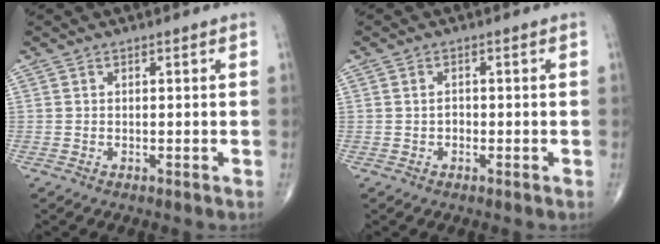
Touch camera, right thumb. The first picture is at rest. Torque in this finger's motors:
{"motor_torque": [-0.25, 0.17, -0.14, -0.17, 0.02]}